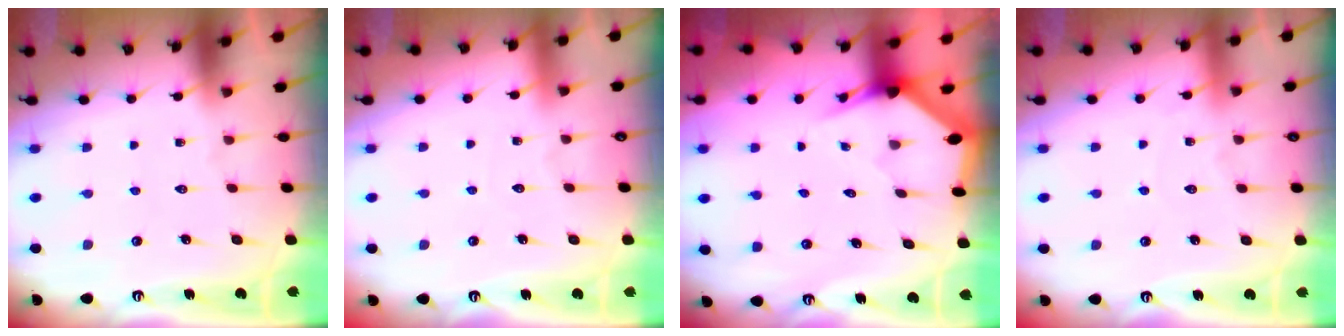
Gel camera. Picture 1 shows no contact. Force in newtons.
{"total": 2.6, "press": 2.6, "slide": 0.3}
{"total": 3.0, "press": 3.0, "slide": 0.2}
{"total": 4.2, "press": 4.2, "slide": 0.3}